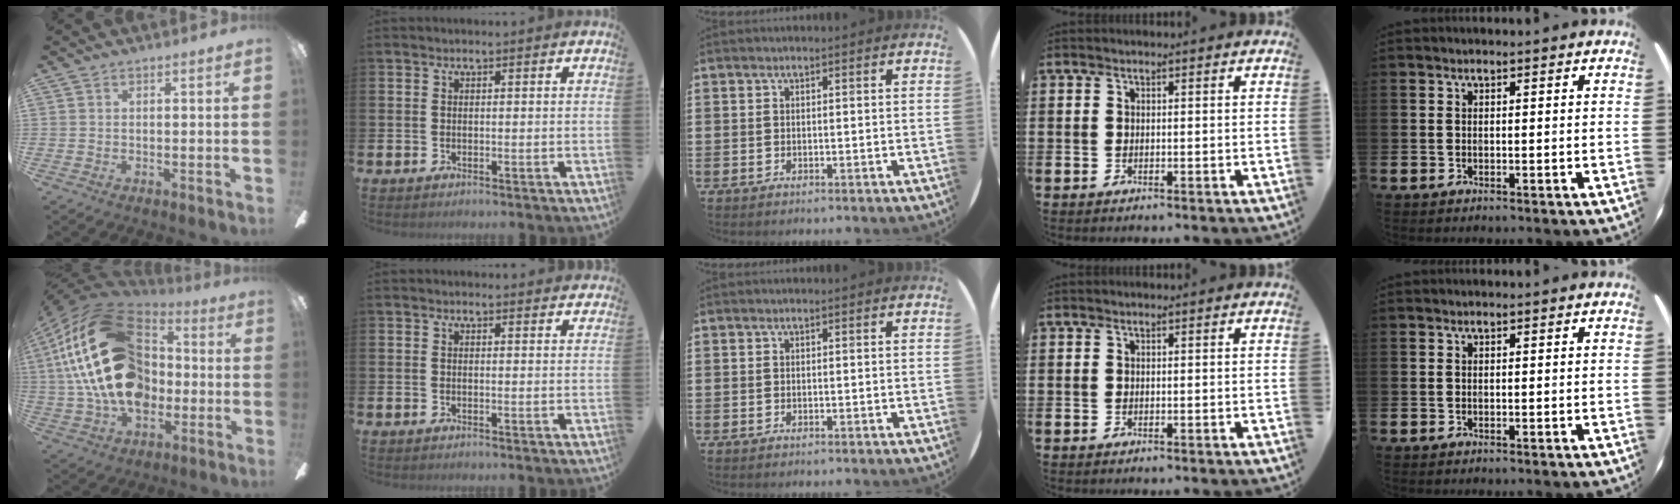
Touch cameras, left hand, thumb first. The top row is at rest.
{"thumb": {"total": 30.6, "force": [3.0, 20.6, 22.5], "torque": [-0.459, 0.019, 0.056]}, "index": {"total": 0.7, "force": [0.7, 0.1, 0.1], "torque": [0.005, -0.001, 0.011]}}